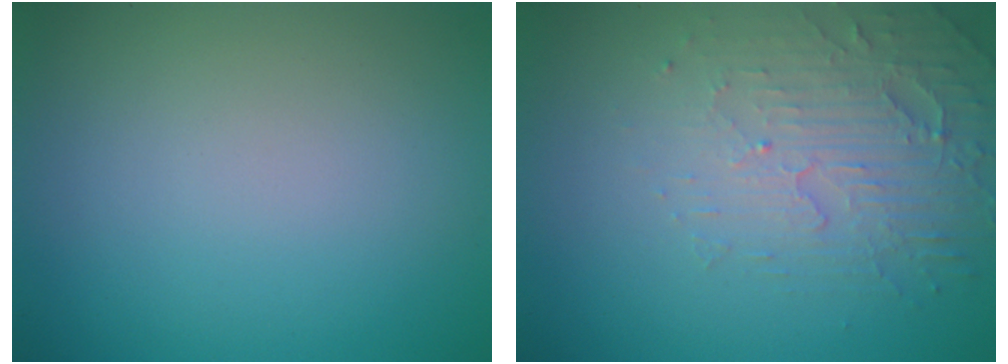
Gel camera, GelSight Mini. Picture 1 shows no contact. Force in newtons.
{"total": 5.2, "press": 3.2, "slide": 4.0}